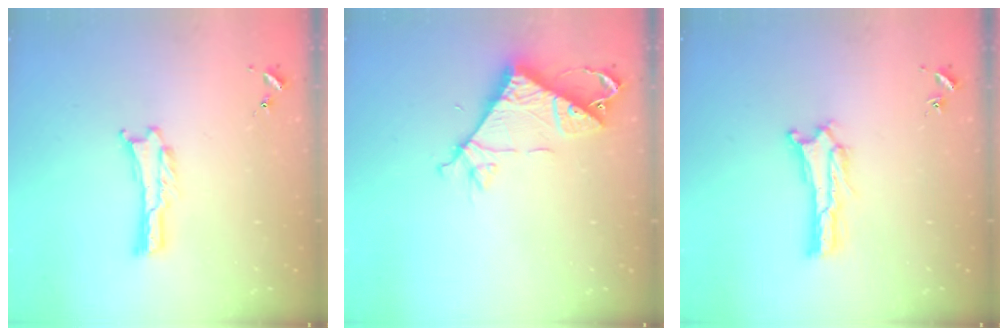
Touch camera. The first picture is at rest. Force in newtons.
{"total": 7.7, "press": 7.7, "slide": 0.6}
{"total": 0.6, "press": 0.5, "slide": 0.2}